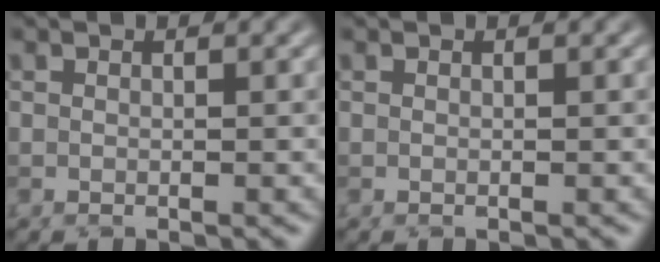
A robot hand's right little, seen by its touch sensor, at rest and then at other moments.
{"total": 0.0}